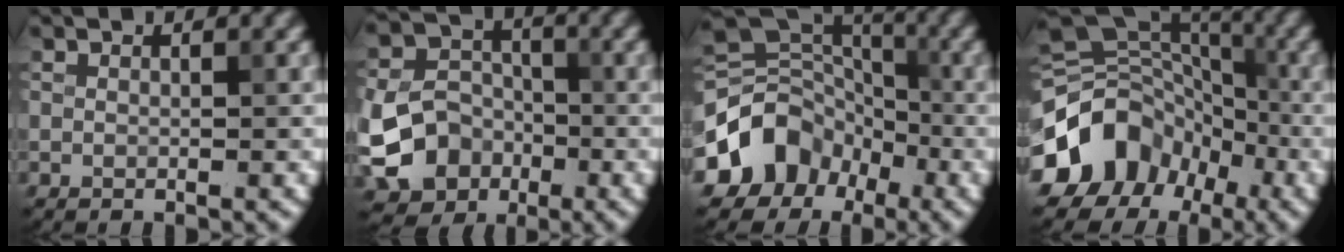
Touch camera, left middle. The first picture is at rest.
{"total": 11.0, "force": [-3.8, 9.4, 4.3], "torque": [-0.072, -0.033, -0.083]}
{"total": 8.6, "force": [-4.0, 6.8, 3.4], "torque": [-0.050, 0.016, -0.089]}
{"total": 12.8, "force": [-5.8, 10.1, 5.3], "torque": [-0.112, -0.006, -0.114]}